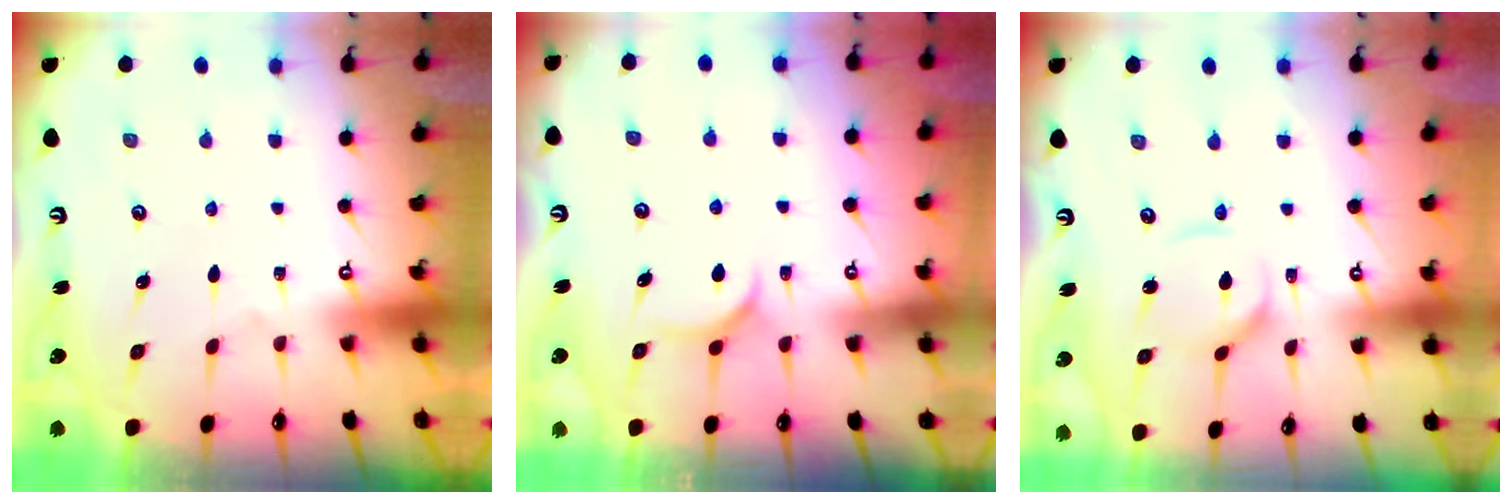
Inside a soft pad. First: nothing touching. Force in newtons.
{"total": 4.6, "press": 4.6, "slide": 0.2}
{"total": 5.7, "press": 5.7, "slide": 0.5}